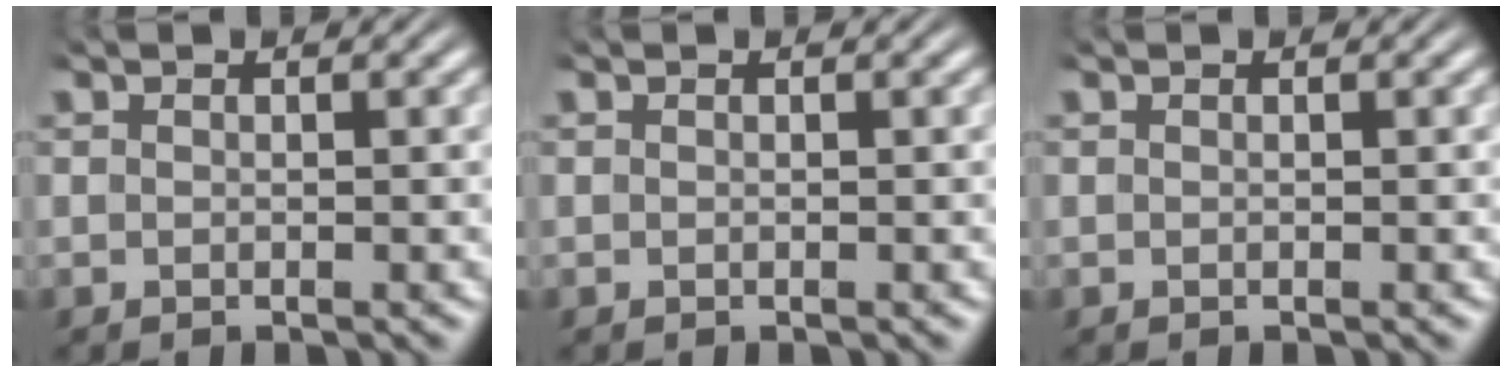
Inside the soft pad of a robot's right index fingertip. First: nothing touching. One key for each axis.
{"total": 0.0}
{"total": 0.0}